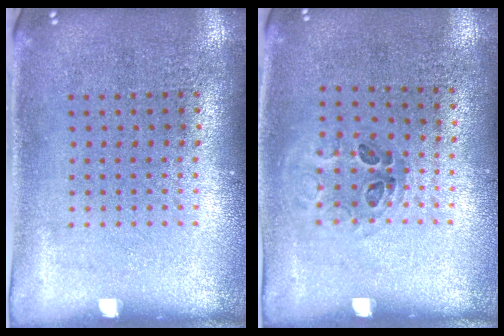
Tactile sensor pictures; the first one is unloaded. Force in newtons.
{"total": 1.1, "press": 0.7, "slide": 0.8}